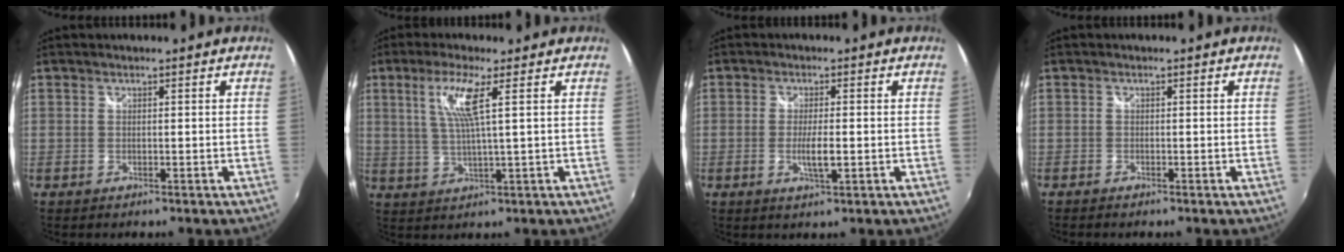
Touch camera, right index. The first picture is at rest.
{"total": 6.7, "force": [2.4, -0.4, 6.2], "torque": [-0.121, -0.002, 0.052]}
{"total": 3.7, "force": [-0.7, 0.5, 3.6], "torque": [-0.069, -0.003, -0.010]}
{"total": 0.9, "force": [-0.8, 0.3, 0.3], "torque": [-0.009, -0.004, -0.017]}